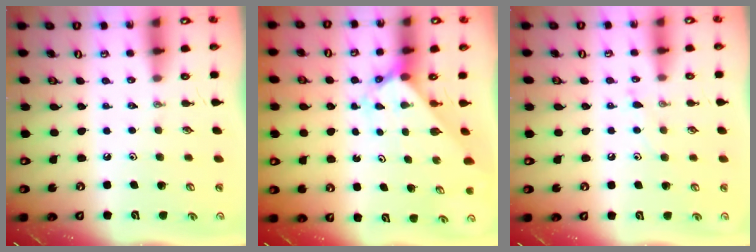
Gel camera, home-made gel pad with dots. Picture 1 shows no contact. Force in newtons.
{"total": 2.2, "press": 2.2, "slide": 0.2}
{"total": 7.7, "press": 7.6, "slide": 0.7}